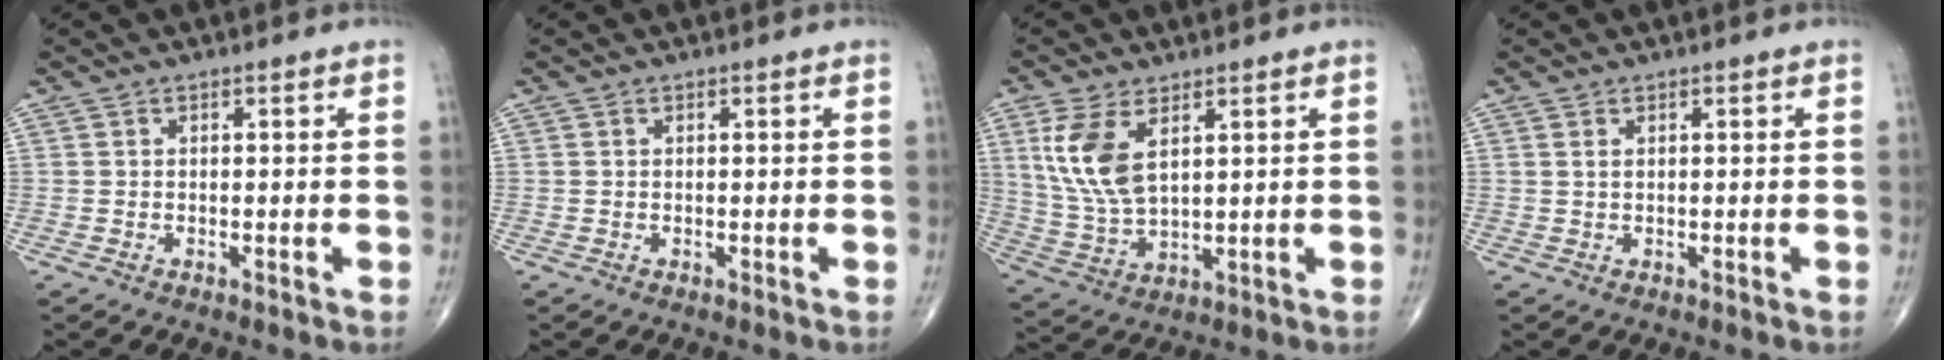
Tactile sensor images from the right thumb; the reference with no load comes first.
{"total": 0.0}
{"total": 10.9, "force": [4.1, 5.3, 8.6], "torque": [-0.180, -0.012, 0.093]}
{"total": 0.8, "force": [0.4, 0.4, 0.6], "torque": [-0.015, 0.005, 0.011]}